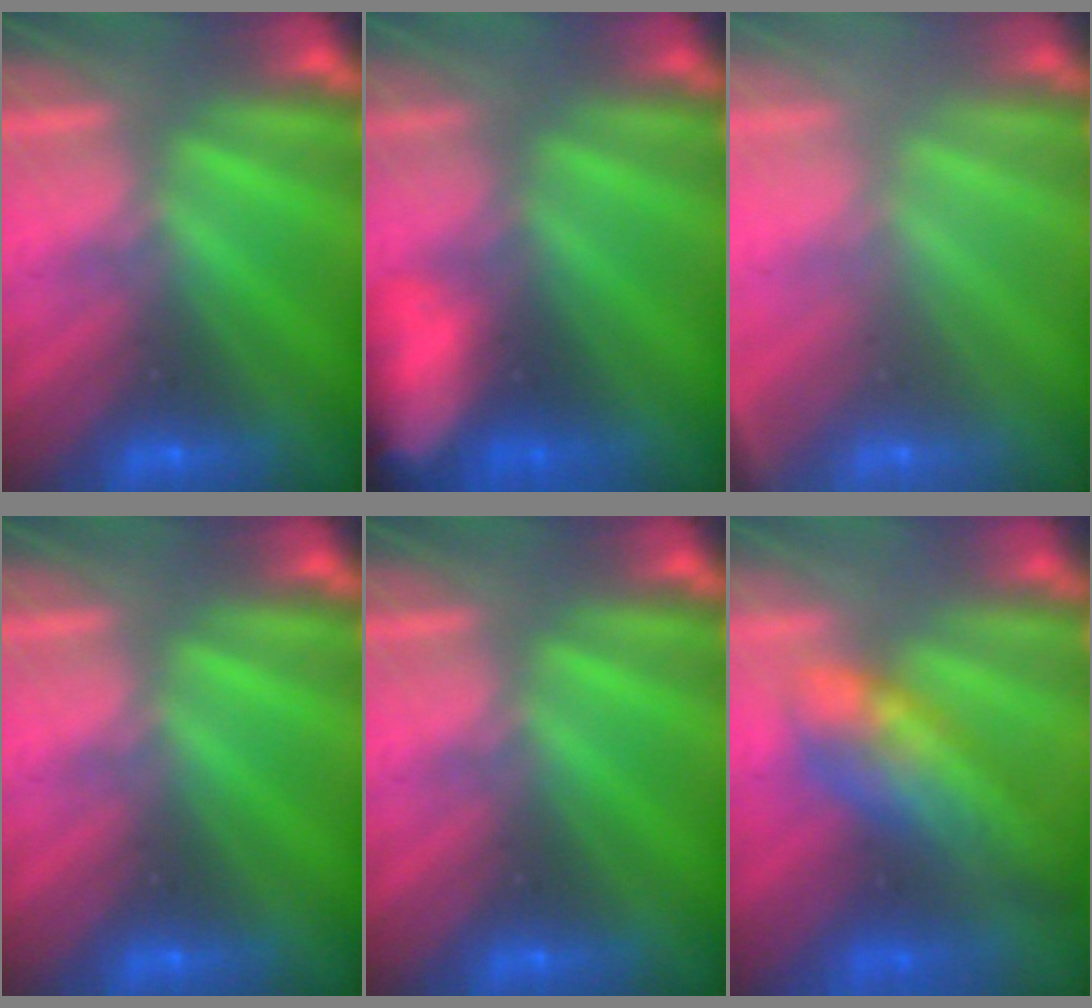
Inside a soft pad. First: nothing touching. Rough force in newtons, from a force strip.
{"total": 8.3}
{"total": 2.4}
{"total": 0.0}
{"total": 0.0}
{"total": 9.6}